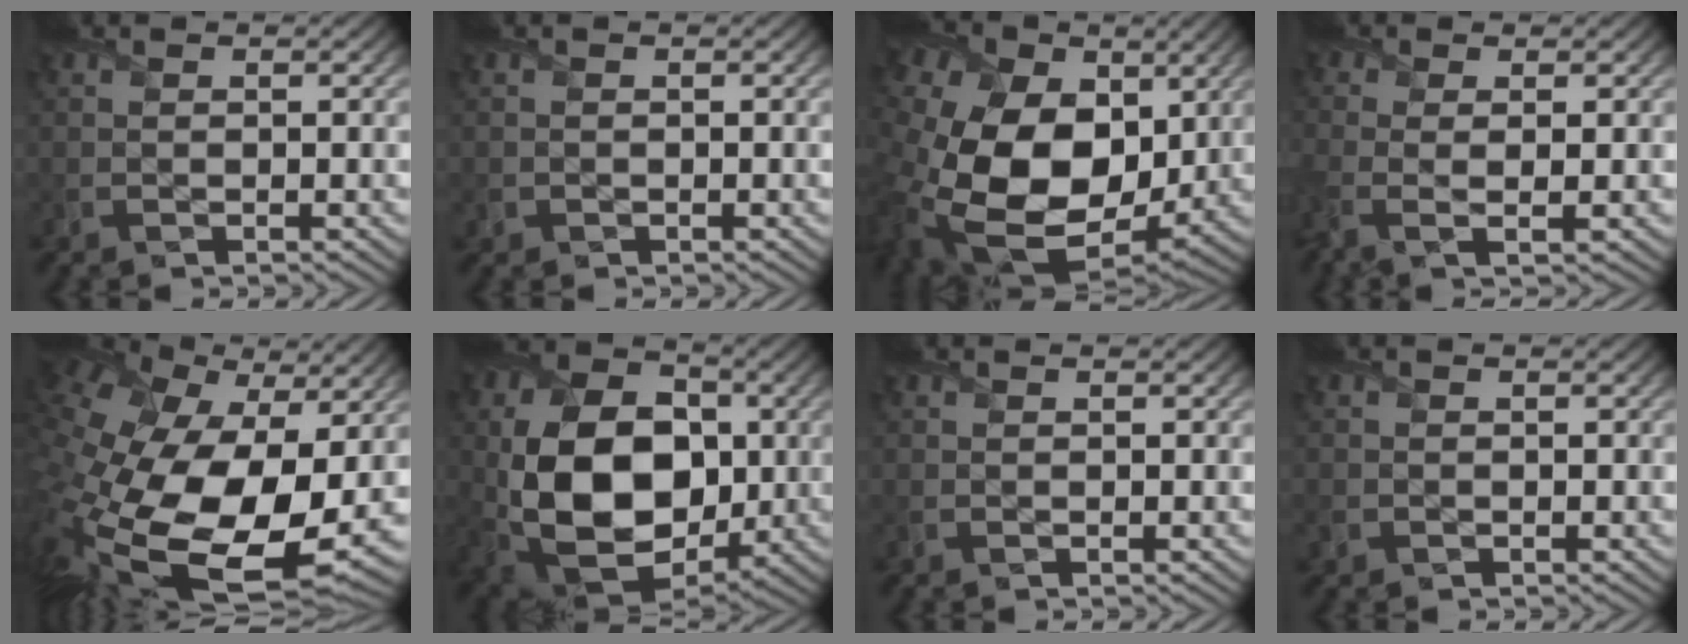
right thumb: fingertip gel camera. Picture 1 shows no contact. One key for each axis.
{"total": 0.9, "fx": -0.3, "fy": 0.8, "fz": 0.1, "tx": 0.002, "ty": -0.006, "tz": -0.009}
{"total": 22.2, "fx": 0.0, "fy": 16.1, "fz": 15.3, "tx": -0.351, "ty": -0.049, "tz": 0.021}
{"total": 3.9, "fx": -0.6, "fy": 1.3, "fz": 3.7, "tx": -0.085, "ty": -0.012, "tz": -0.012}
{"total": 21.6, "fx": -1.8, "fy": 13.1, "fz": 17.1, "tx": -0.383, "ty": -0.077, "tz": 0.010}
{"total": 18.5, "fx": -1.0, "fy": 12.8, "fz": 13.3, "tx": -0.256, "ty": -0.021, "tz": -0.010}
{"total": 0.0}
{"total": 1.3, "fx": -0.6, "fy": 1.1, "fz": 0.3, "tx": -0.007, "ty": -0.007, "tz": -0.016}